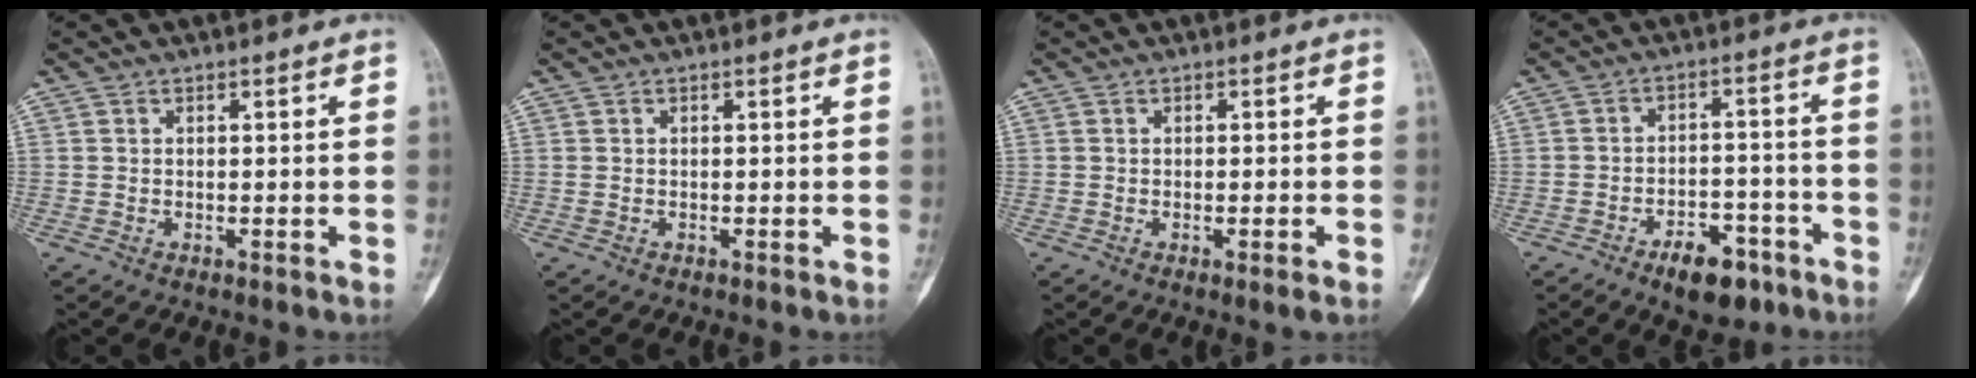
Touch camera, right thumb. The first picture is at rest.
{"total": 0.0}
{"total": 1.7, "force": [-0.7, 0.0, 1.6], "torque": [-0.027, -0.005, -0.009]}
{"total": 8.7, "force": [-5.6, 4.3, 5.1], "torque": [-0.050, 0.034, -0.082]}